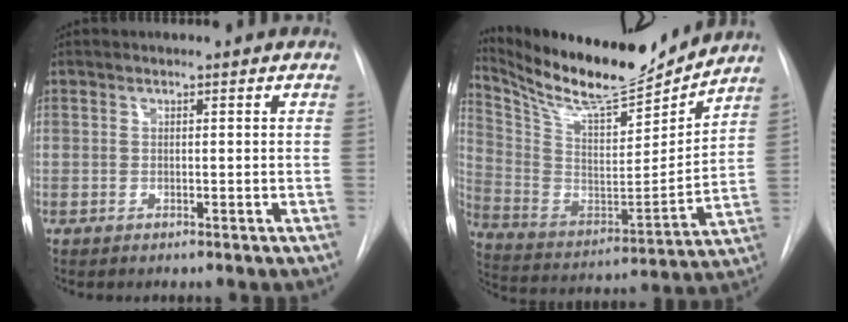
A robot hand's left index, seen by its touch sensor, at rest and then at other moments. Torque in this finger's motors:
{"motor_torque": [0.23, -0.42, 0.29, 0.08]}